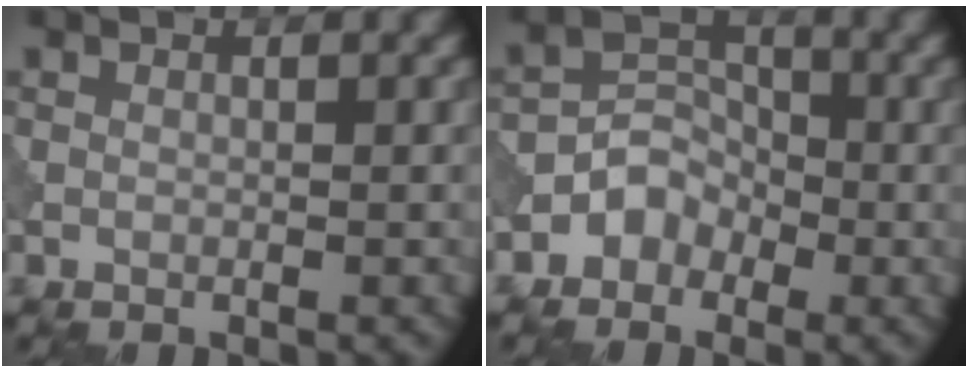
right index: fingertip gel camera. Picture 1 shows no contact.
{"total": 2.7, "force": [-1.6, 2.1, 0.6], "torque": [0.003, 0.013, -0.032]}